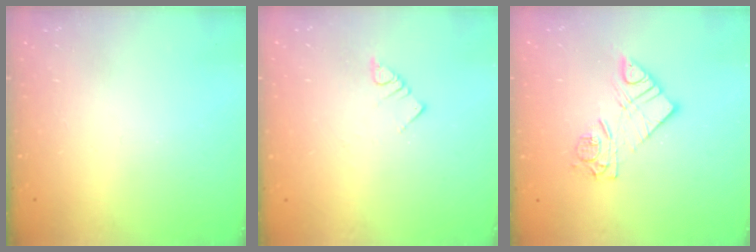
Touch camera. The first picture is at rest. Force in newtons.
{"total": 4.0, "press": 3.9, "slide": 0.5}
{"total": 10.5, "press": 10.5, "slide": 0.8}